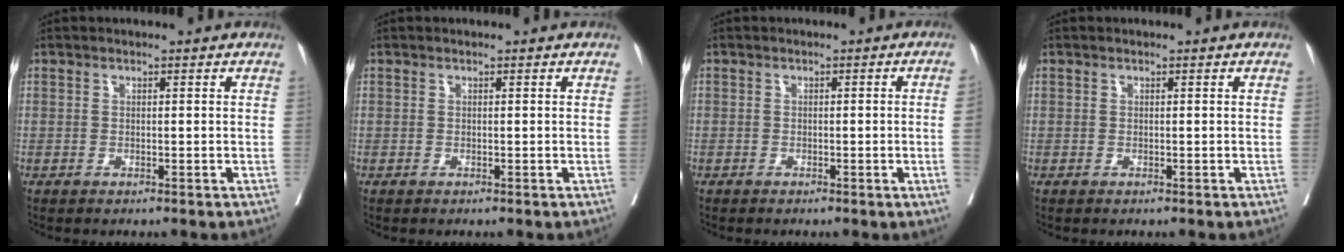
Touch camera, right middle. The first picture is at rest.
{"total": 0.0}
{"total": 1.9, "force": [-0.3, -0.6, 1.8], "torque": [-0.022, 0.000, -0.003]}
{"total": 0.0}